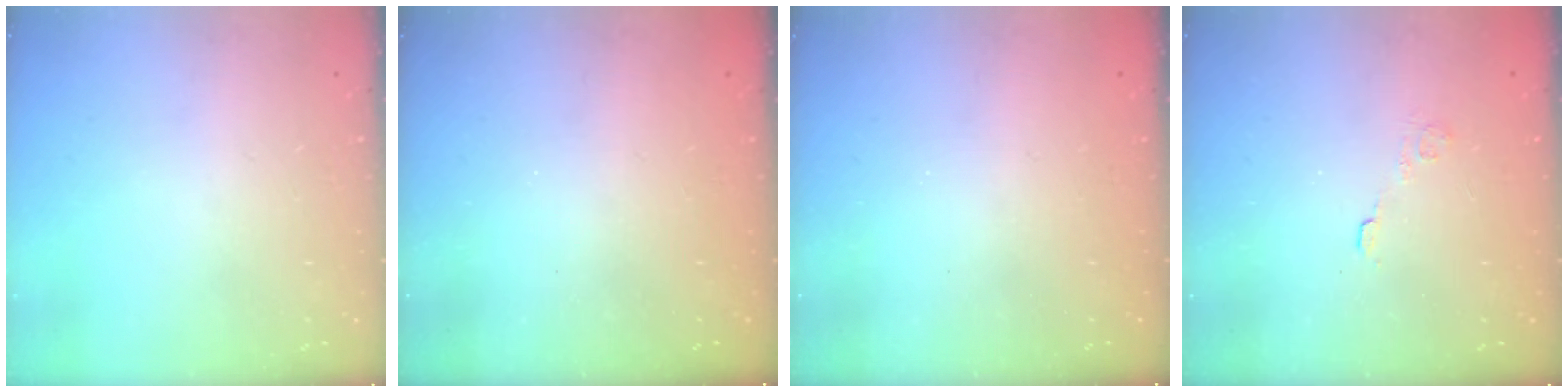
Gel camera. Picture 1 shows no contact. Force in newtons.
{"total": 2.2, "press": 2.1, "slide": 0.8}
{"total": 2.4, "press": 2.3, "slide": 0.8}
{"total": 2.4, "press": 2.1, "slide": 1.3}